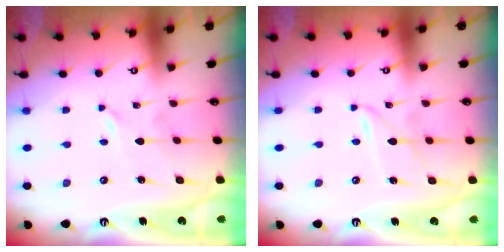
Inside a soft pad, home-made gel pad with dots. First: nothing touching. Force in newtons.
{"total": 2.3, "press": 2.3, "slide": 0.3}